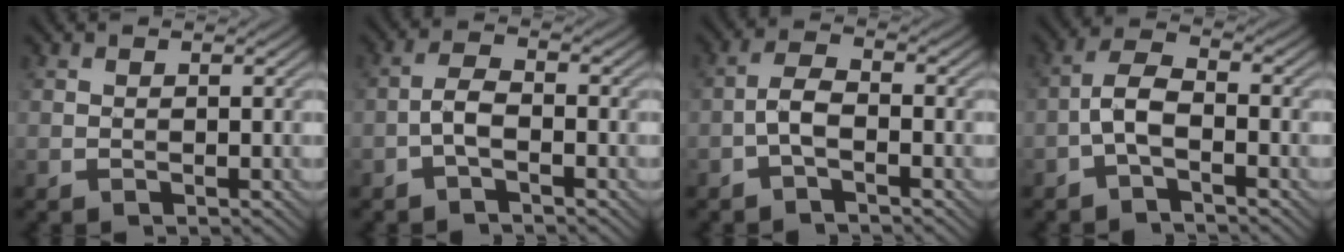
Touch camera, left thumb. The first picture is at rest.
{"total": 2.9, "force": [-1.4, 1.0, 2.3], "torque": [-0.051, 0.007, -0.036]}
{"total": 3.1, "force": [-1.5, 1.1, 2.5], "torque": [-0.054, 0.008, -0.039]}
{"total": 4.1, "force": [-1.9, 1.5, 3.3], "torque": [-0.065, 0.013, -0.049]}